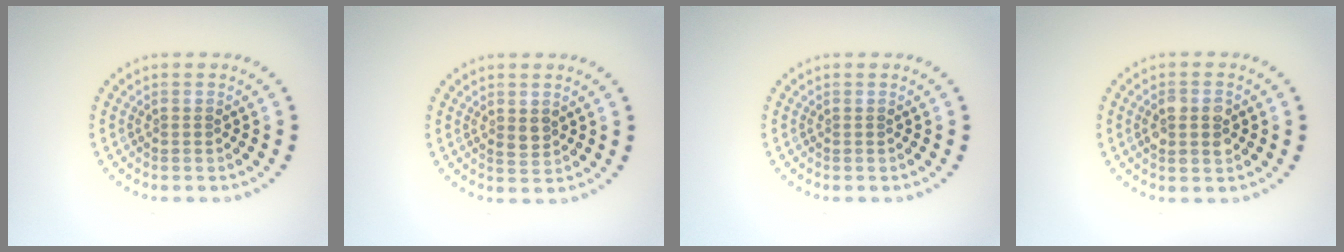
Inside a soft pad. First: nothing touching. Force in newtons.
{"total": 1.4, "press": 1.4, "slide": 0.3}
{"total": 0.0}
{"total": 2.8, "press": 2.8, "slide": 0.2}